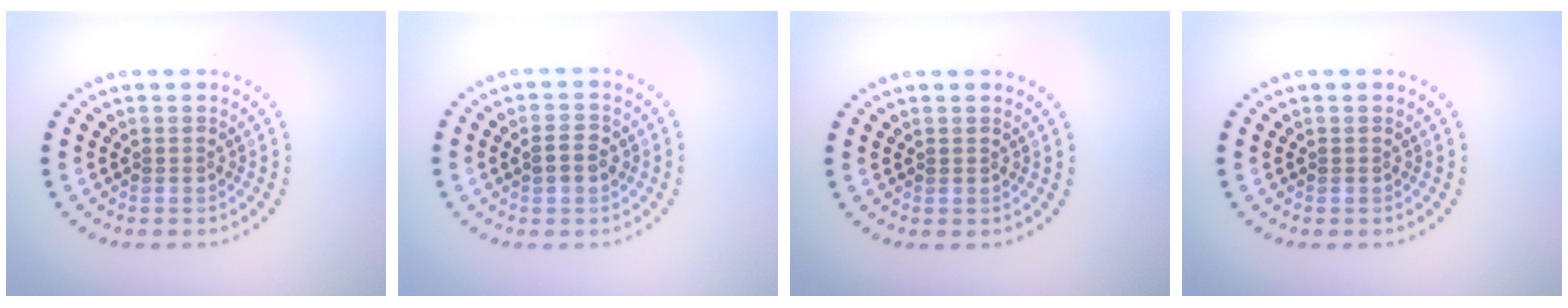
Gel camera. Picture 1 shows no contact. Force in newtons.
{"total": 2.3, "press": 2.3, "slide": 0.2}
{"total": 0.0}
{"total": 0.0}